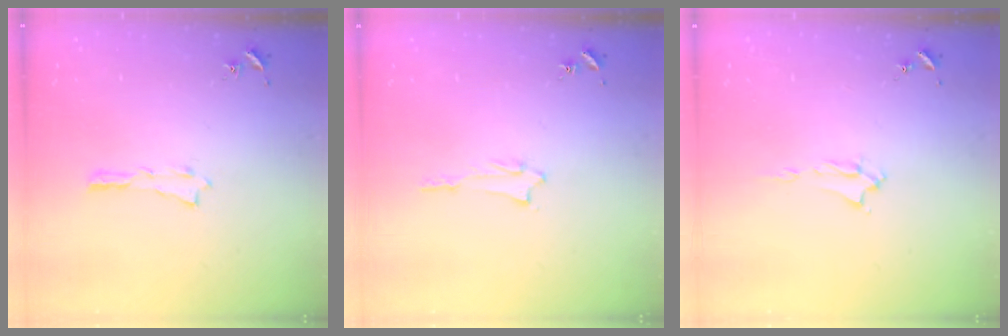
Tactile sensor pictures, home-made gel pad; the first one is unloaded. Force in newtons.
{"total": 1.2, "press": 1.2, "slide": 0.1}
{"total": 1.6, "press": 1.6, "slide": 0.2}